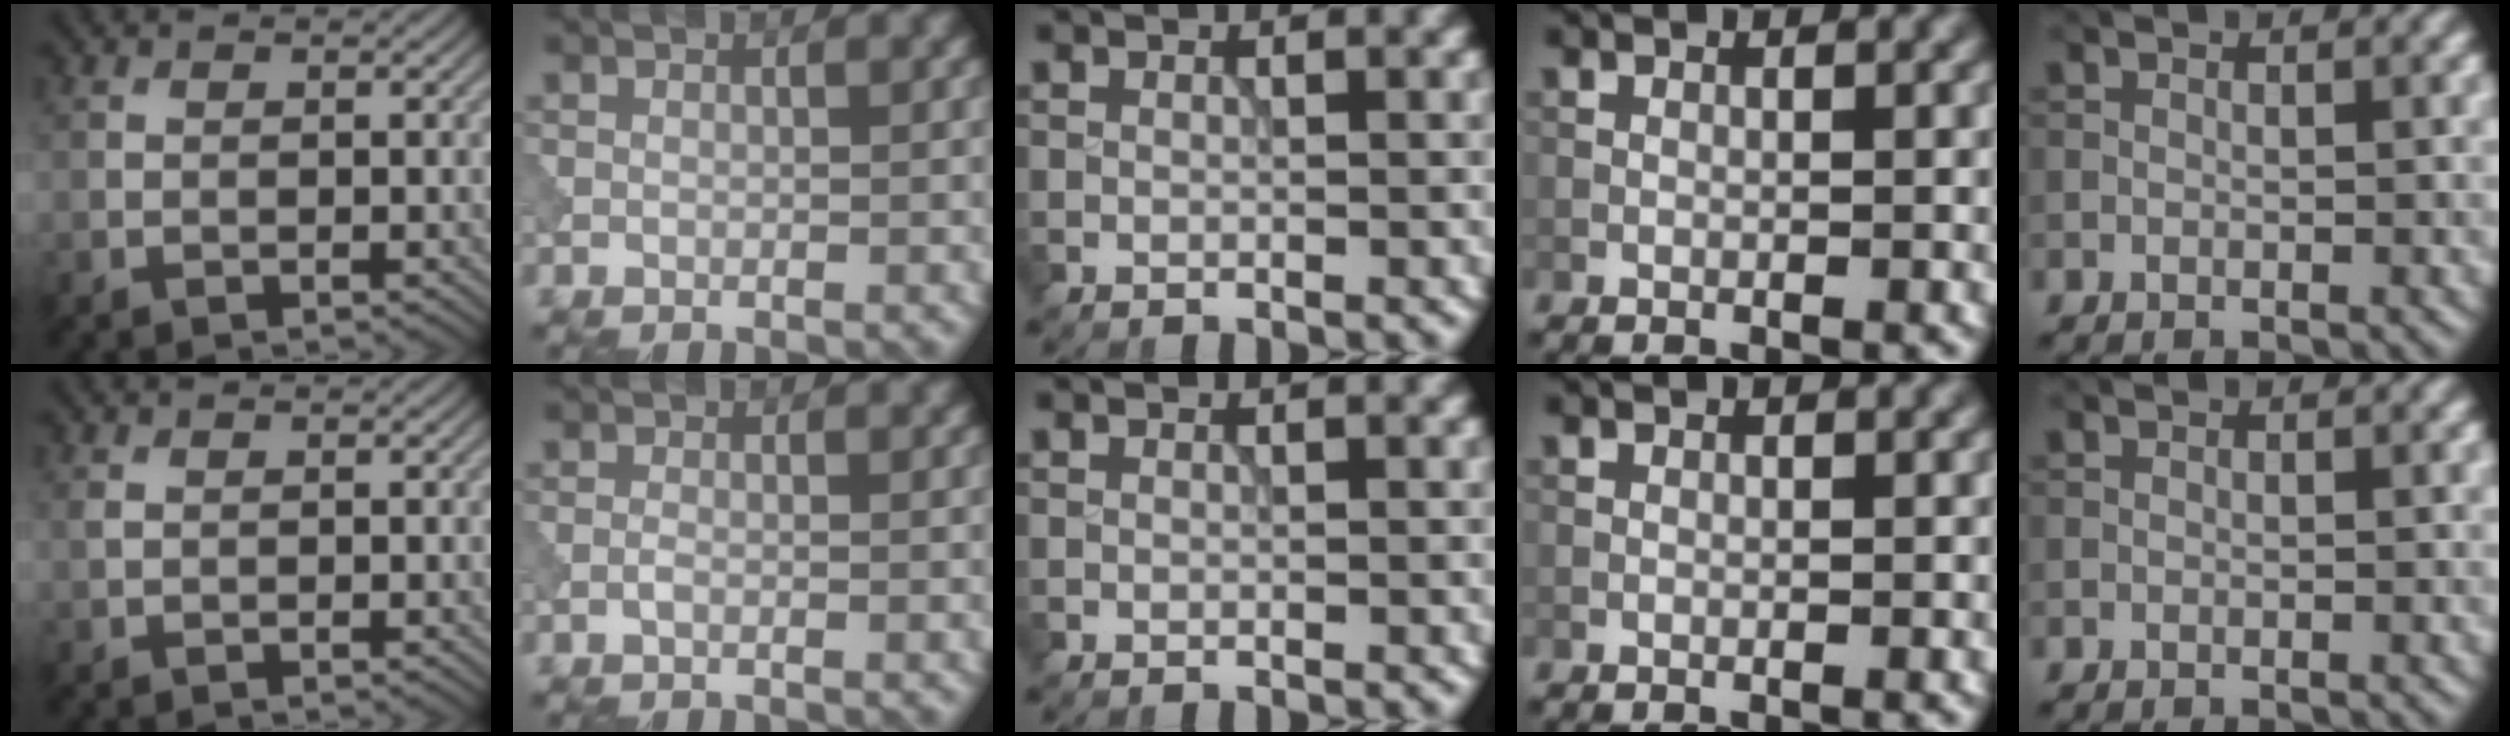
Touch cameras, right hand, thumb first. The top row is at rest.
{"thumb": {"total": 0.7, "force": [0.3, 0.4, 0.5], "torque": [-0.018, 0.002, 0.007]}, "index": {"total": 0.5, "force": [-0.3, 0.1, 0.4], "torque": [-0.013, 0.000, -0.006]}}